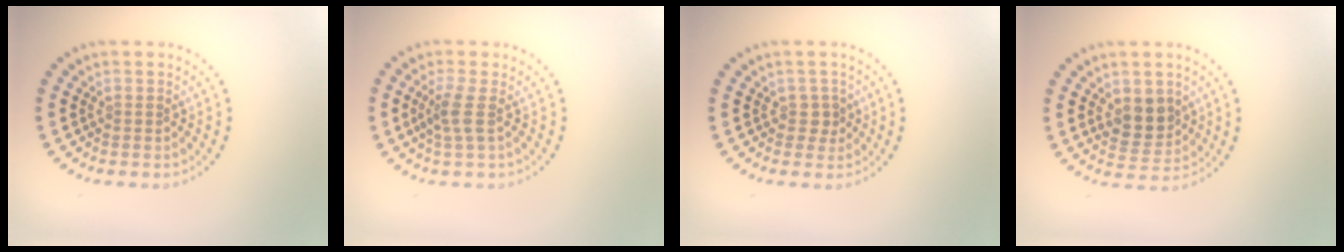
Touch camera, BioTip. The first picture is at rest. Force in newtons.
{"total": 1.9, "press": 1.4, "slide": 1.3}
{"total": 1.2, "press": 1.0, "slide": 0.7}
{"total": 3.5, "press": 3.3, "slide": 0.9}